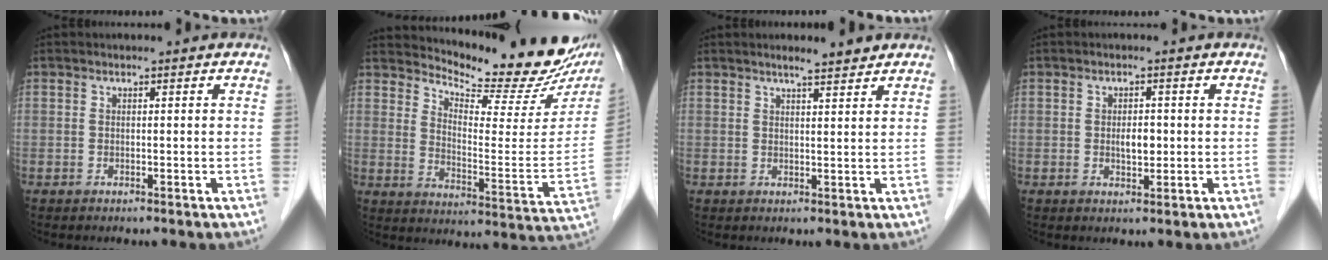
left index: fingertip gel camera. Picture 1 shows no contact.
{"total": 18.8, "force": [17.1, 3.6, 6.7], "torque": [-0.098, -0.071, 0.216]}
{"total": 3.7, "force": [3.1, 0.1, 1.9], "torque": [-0.034, 0.008, 0.050]}
{"total": 2.4, "force": [0.0, 1.2, 2.1], "torque": [-0.037, 0.001, 0.000]}